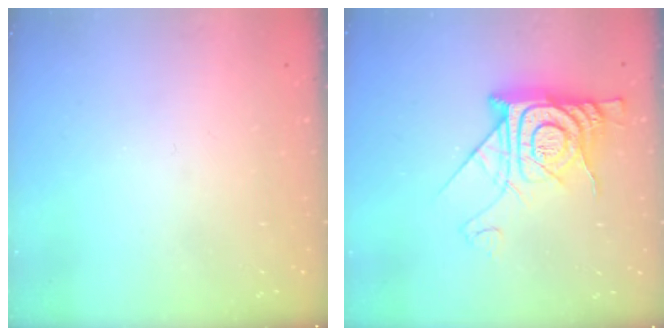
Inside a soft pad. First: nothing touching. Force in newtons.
{"total": 14.9, "press": 14.9, "slide": 1.4}